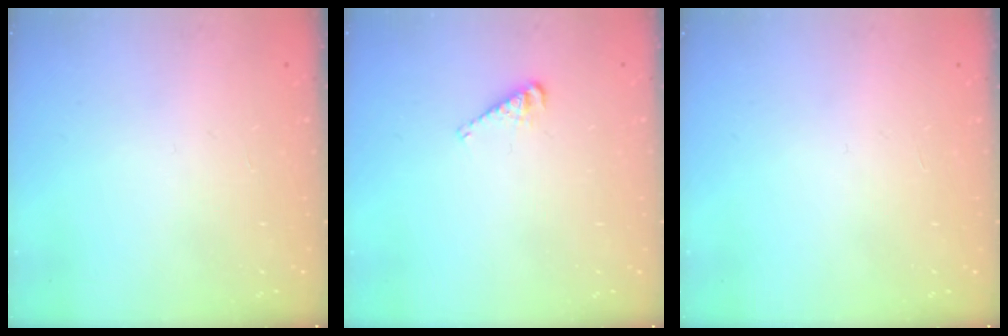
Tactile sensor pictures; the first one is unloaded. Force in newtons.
{"total": 4.3, "press": 4.3, "slide": 0.6}
{"total": 0.0}